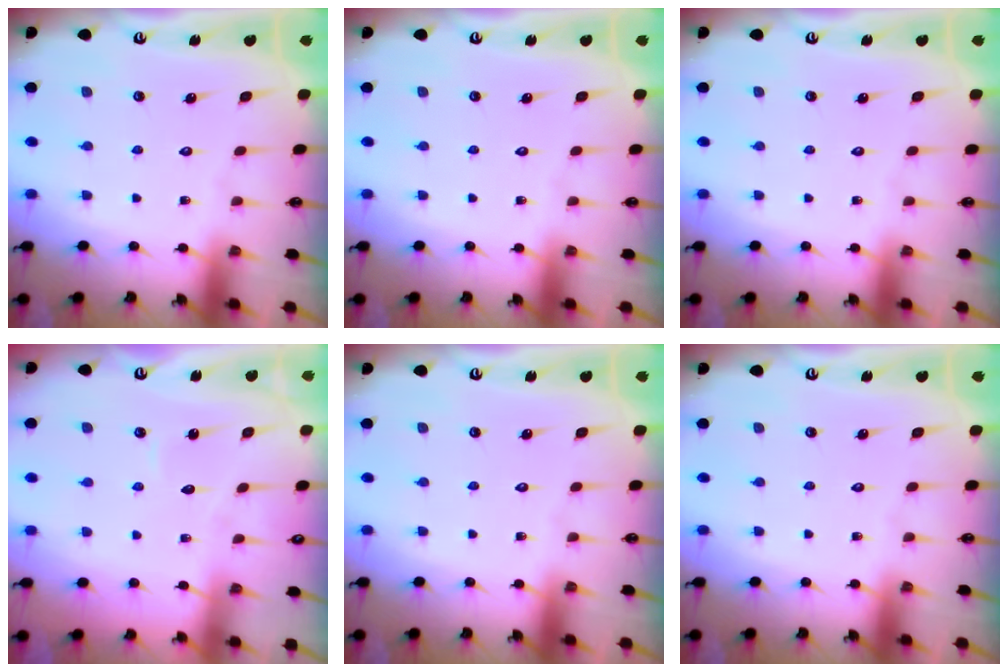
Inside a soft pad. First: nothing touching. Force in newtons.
{"total": 0.0}
{"total": 0.0}
{"total": 2.9, "press": 2.9, "slide": 0.3}
{"total": 0.0}
{"total": 0.0}